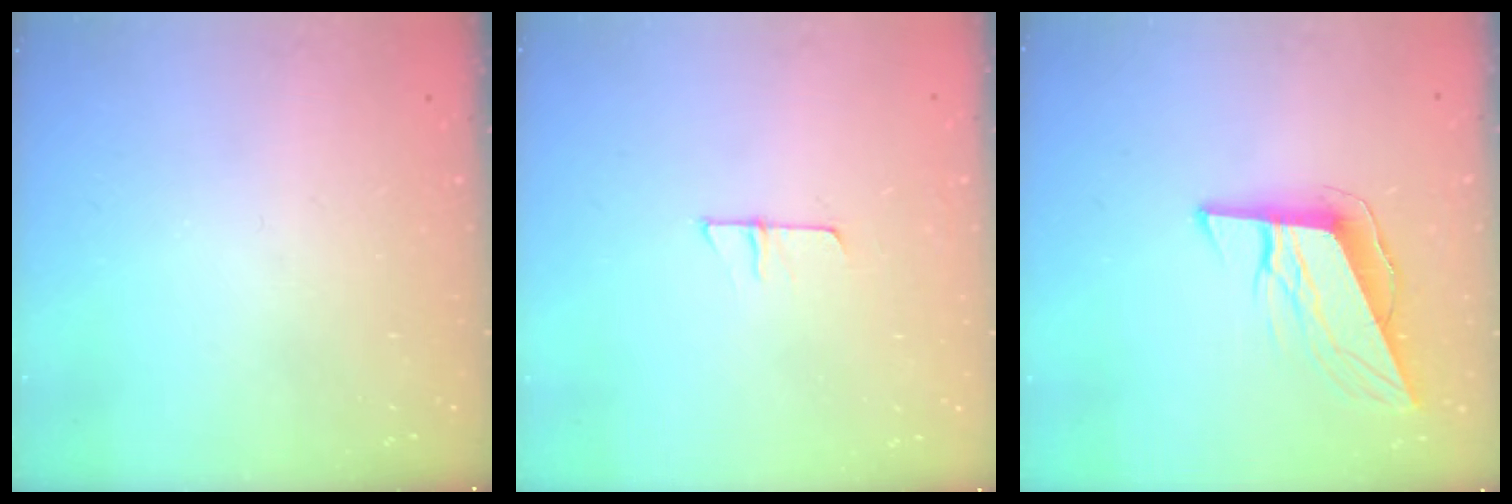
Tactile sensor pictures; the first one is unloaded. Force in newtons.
{"total": 5.7, "press": 5.6, "slide": 0.6}
{"total": 10.7, "press": 10.2, "slide": 3.3}